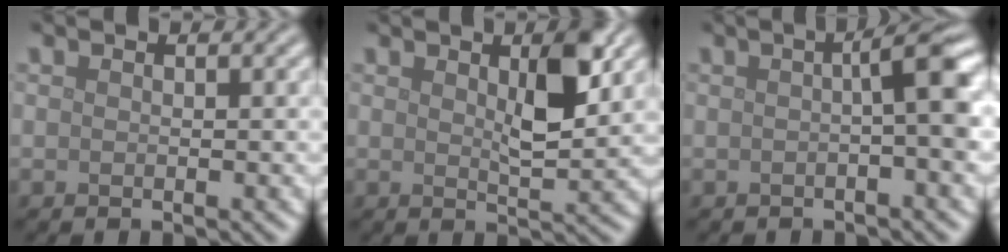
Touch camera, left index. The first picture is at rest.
{"total": 4.1, "force": [1.5, 1.1, 3.6], "torque": [-0.061, -0.003, 0.025]}
{"total": 4.0, "force": [0.2, 0.6, 3.9], "torque": [-0.051, 0.011, -0.001]}